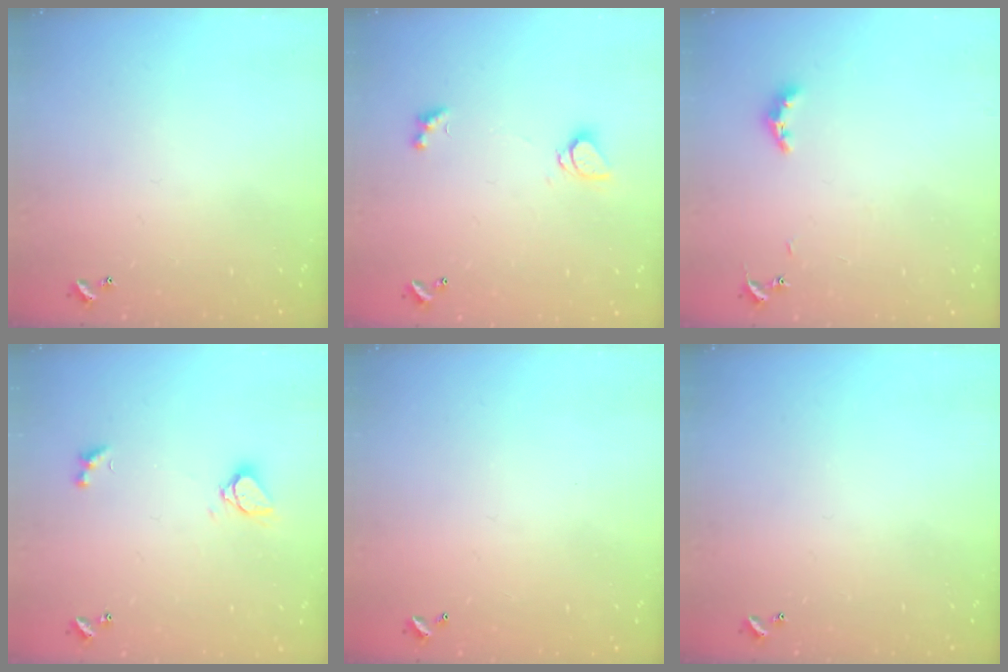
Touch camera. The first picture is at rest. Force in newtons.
{"total": 1.6, "press": 1.6, "slide": 0.2}
{"total": 5.4, "press": 5.4, "slide": 0.6}
{"total": 2.1, "press": 2.0, "slide": 0.5}
{"total": 2.7, "press": 2.7, "slide": 0.1}
{"total": 0.0}